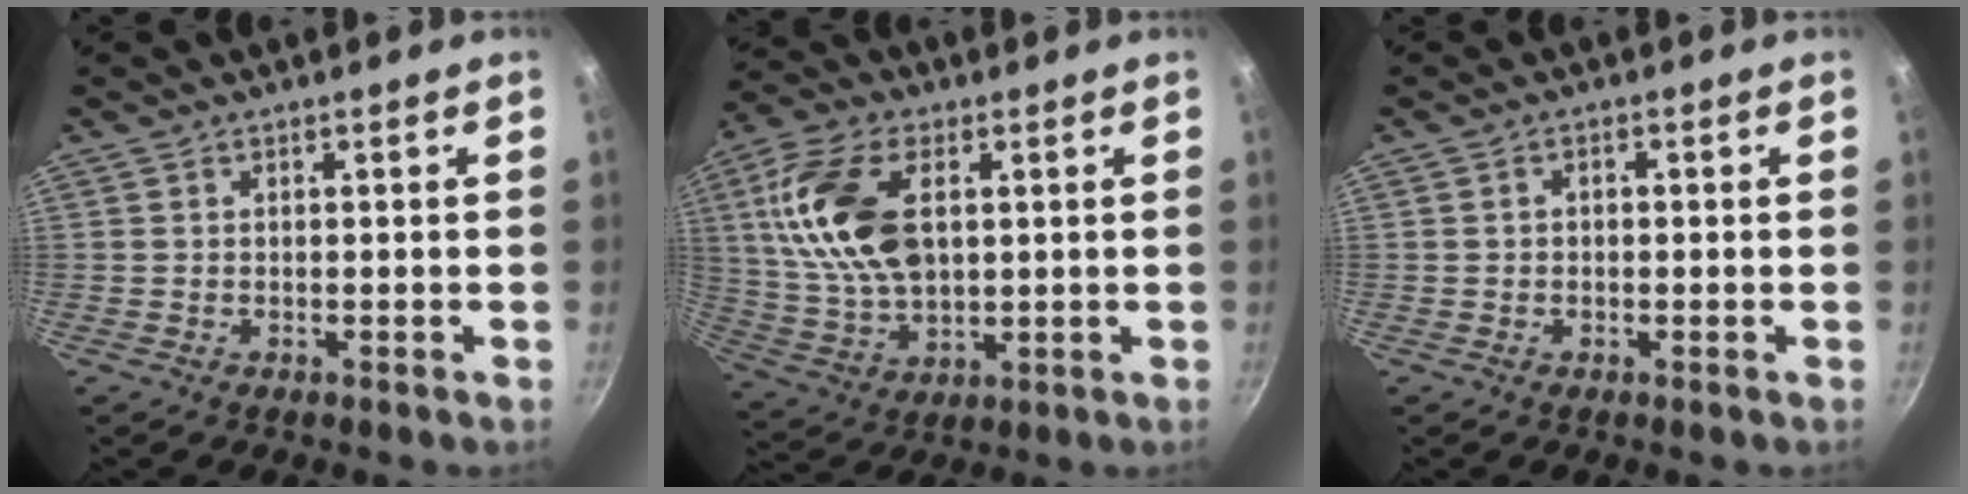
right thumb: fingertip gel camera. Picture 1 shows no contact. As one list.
[{"total": 17.4, "force": [4.0, 10.2, 13.5], "torque": [-0.248, -0.005, 0.082]}, {"total": 1.1, "force": [-0.2, 0.9, 0.7], "torque": [-0.013, 0.008, -0.004]}]